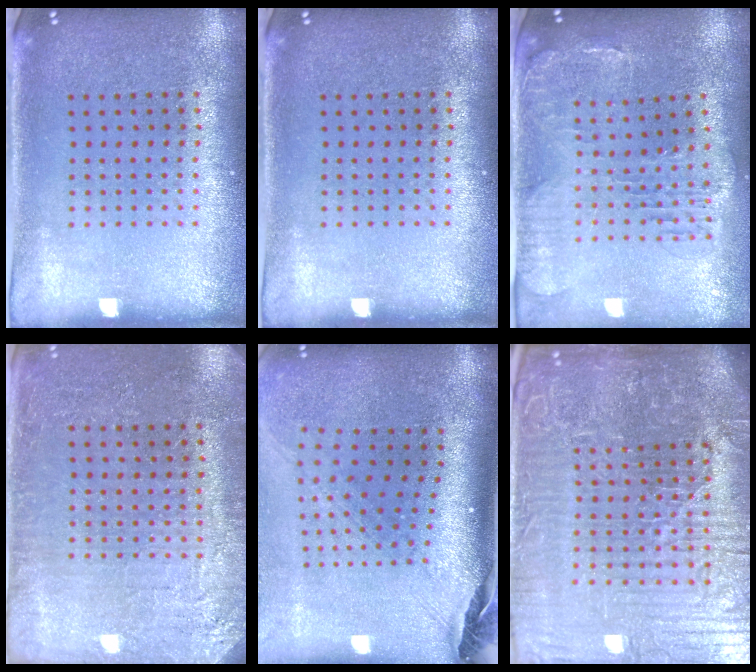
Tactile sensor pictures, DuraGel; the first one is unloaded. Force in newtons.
{"total": 0.0}
{"total": 1.5, "press": 1.4, "slide": 0.4}
{"total": 2.8, "press": 2.8, "slide": 0.3}
{"total": 2.7, "press": 1.9, "slide": 1.9}
{"total": 8.0, "press": 7.1, "slide": 3.7}